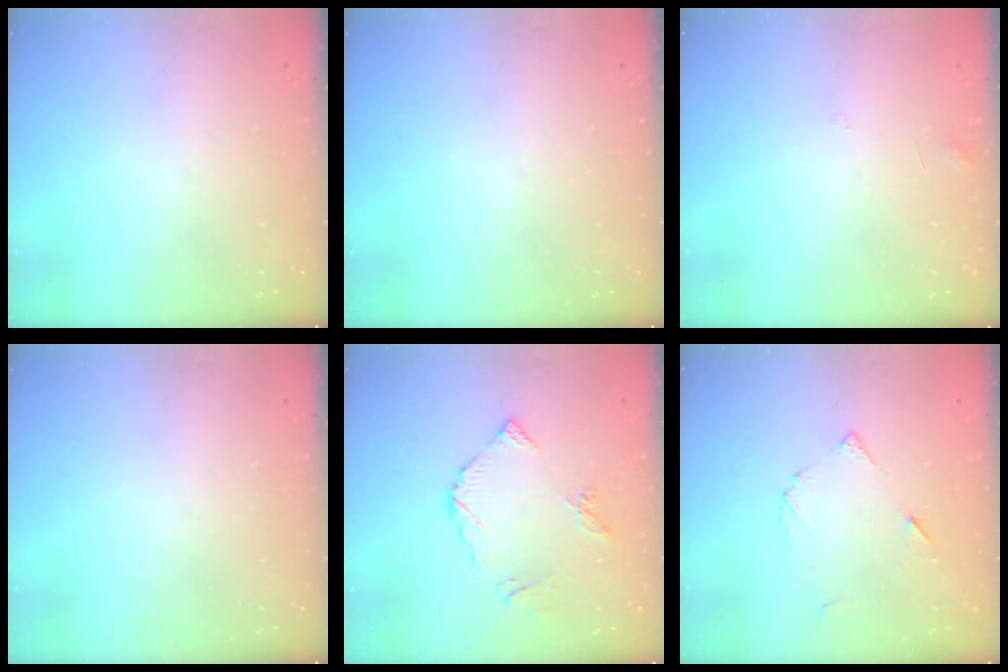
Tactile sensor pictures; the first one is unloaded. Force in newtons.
{"total": 0.0}
{"total": 3.4, "press": 3.4, "slide": 0.3}
{"total": 0.0}
{"total": 8.0, "press": 7.9, "slide": 0.8}
{"total": 6.3, "press": 6.2, "slide": 0.8}